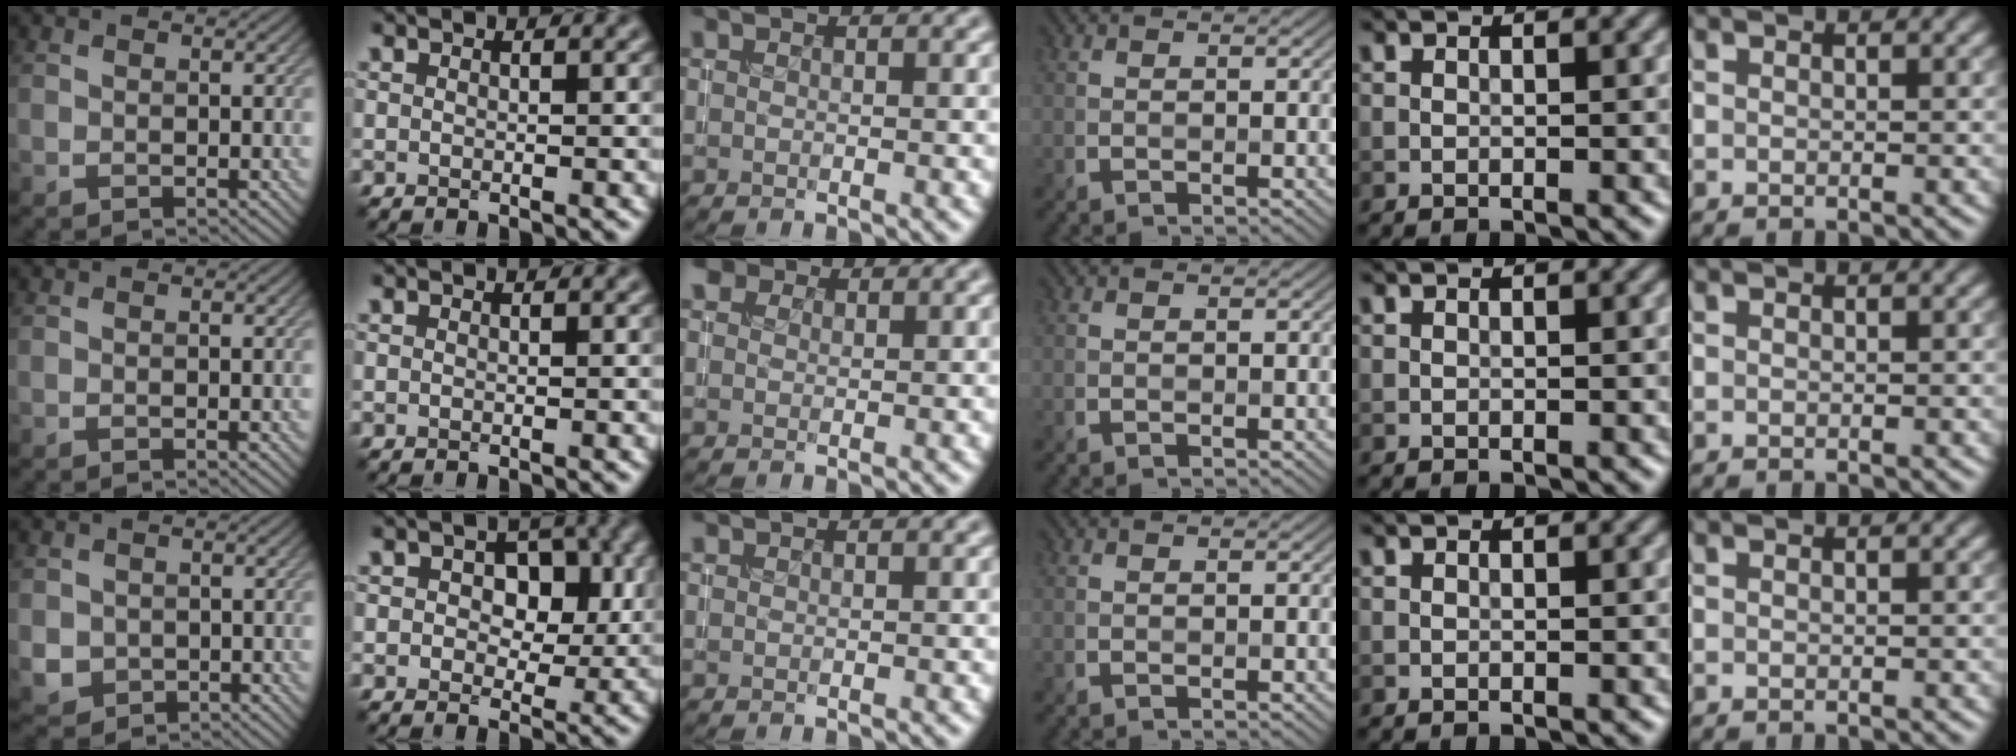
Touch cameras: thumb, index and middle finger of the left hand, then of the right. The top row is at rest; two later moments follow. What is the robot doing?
{"motion": "insert", "object": "coin"}